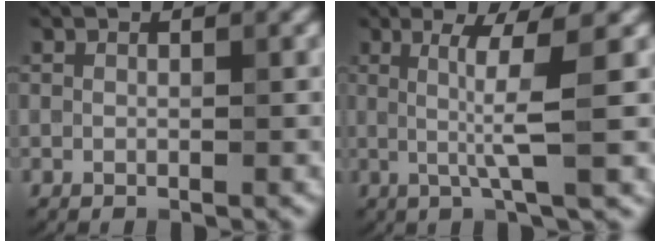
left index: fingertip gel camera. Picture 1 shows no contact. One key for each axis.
{"total": 5.0, "fx": 0.7, "fy": 0.4, "fz": 5.0, "tx": -0.086, "ty": -0.001, "tz": 0.015}